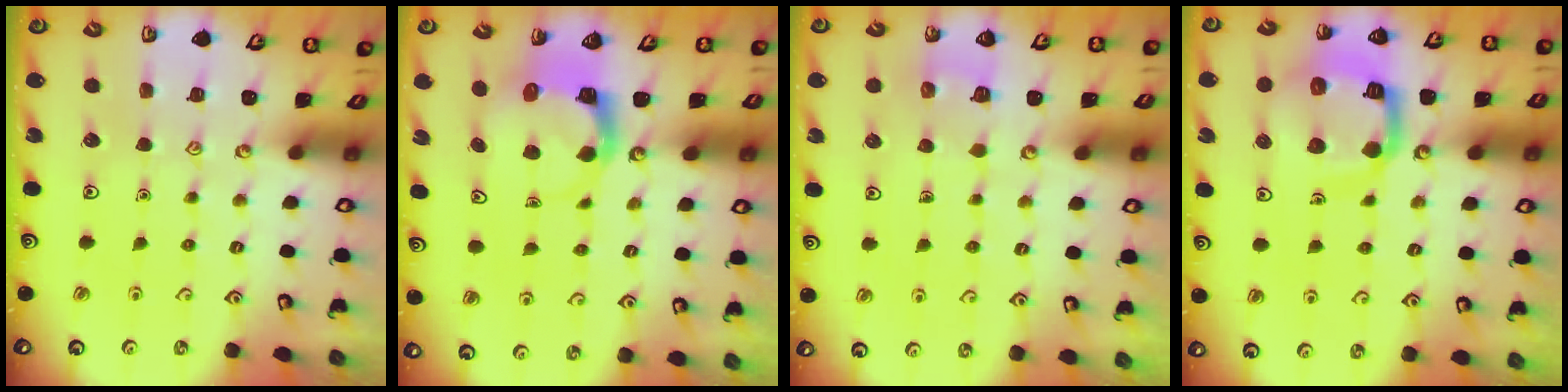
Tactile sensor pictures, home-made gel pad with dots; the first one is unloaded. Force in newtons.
{"total": 4.0, "press": 3.9, "slide": 0.3}
{"total": 3.2, "press": 3.2, "slide": 0.2}
{"total": 13.2, "press": 13.1, "slide": 1.7}